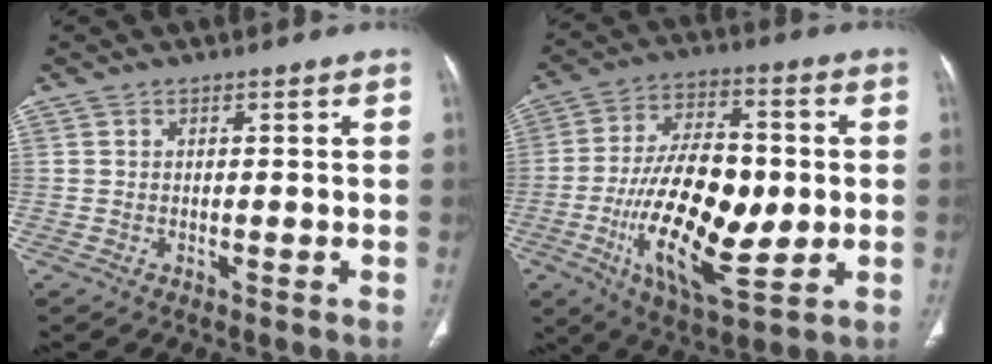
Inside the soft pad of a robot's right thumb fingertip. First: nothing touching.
{"total": 22.6, "force": [-3.0, 10.5, 19.8], "torque": [-0.330, 0.004, -0.040]}